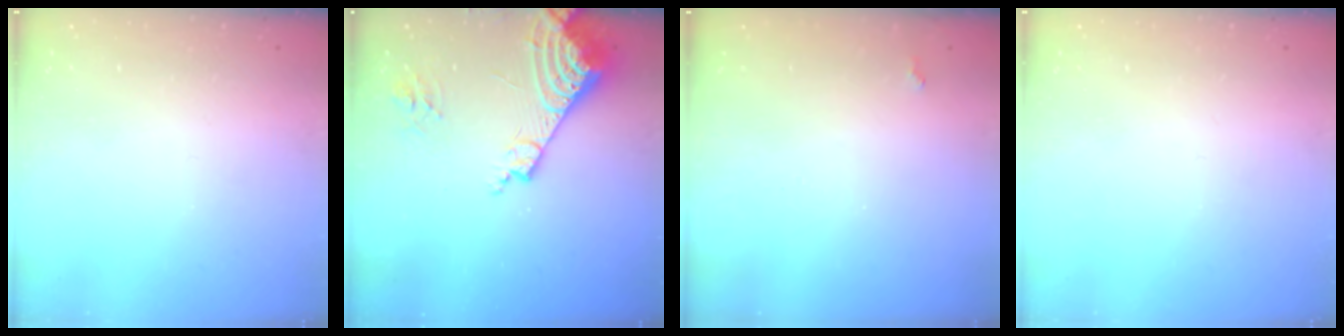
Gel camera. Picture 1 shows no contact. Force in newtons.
{"total": 13.2, "press": 13.1, "slide": 1.7}
{"total": 2.0, "press": 2.0, "slide": 0.5}
{"total": 0.0}